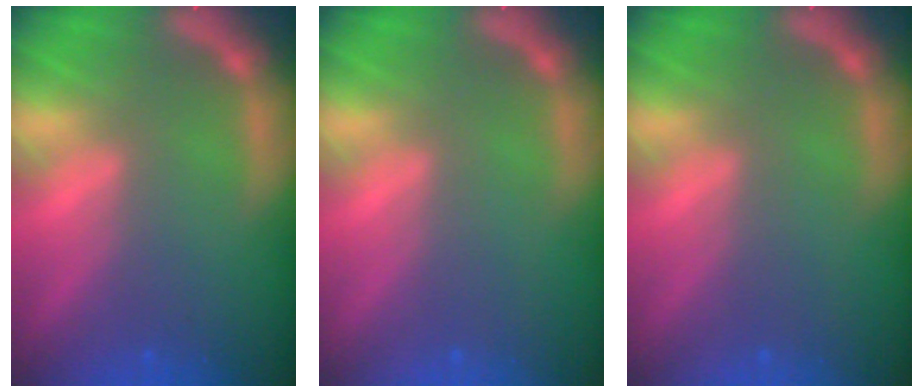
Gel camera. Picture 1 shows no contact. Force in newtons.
{"total": 0.0}
{"total": 0.0}